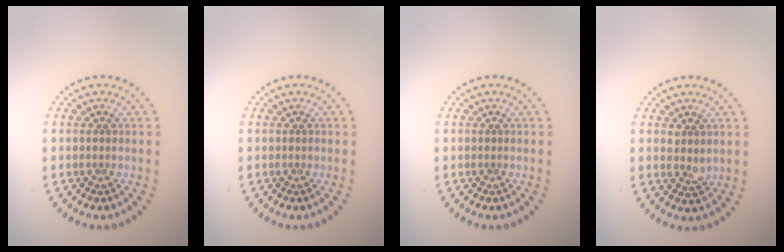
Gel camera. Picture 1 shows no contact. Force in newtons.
{"total": 0.0}
{"total": 0.0}
{"total": 1.7, "press": 1.6, "slide": 0.5}